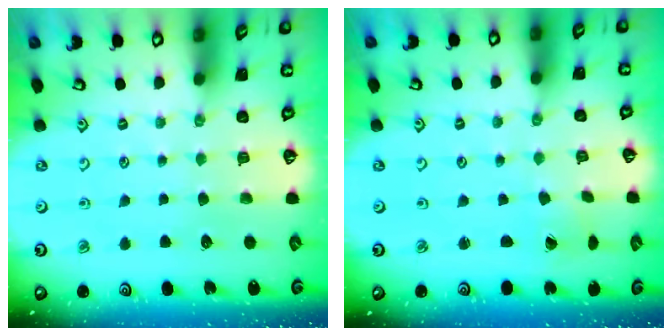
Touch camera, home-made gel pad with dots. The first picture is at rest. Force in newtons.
{"total": 0.0}